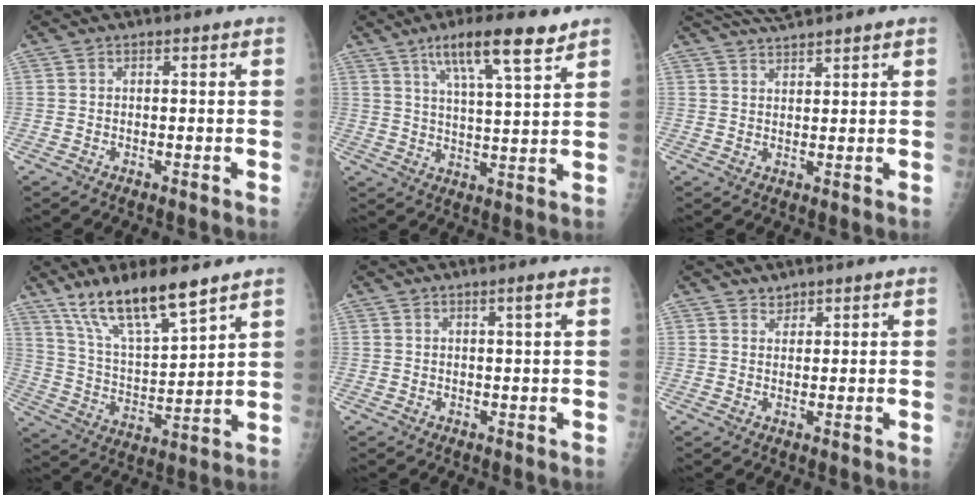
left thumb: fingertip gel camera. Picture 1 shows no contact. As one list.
[{"total": 11.8, "force": [7.5, 2.0, 8.9], "torque": [-0.142, -0.030, 0.126]}, {"total": 5.9, "force": [5.4, 0.2, 2.4], "torque": [-0.042, 0.001, 0.104]}, {"total": 15.4, "force": [11.1, 3.3, 10.1], "torque": [-0.170, -0.059, 0.219]}, {"total": 1.8, "force": [0.9, -0.2, 1.5], "torque": [-0.026, -0.006, 0.017]}, {"total": 0.8, "force": [0.7, 0.4, 0.0], "torque": [0.011, -0.005, 0.009]}]